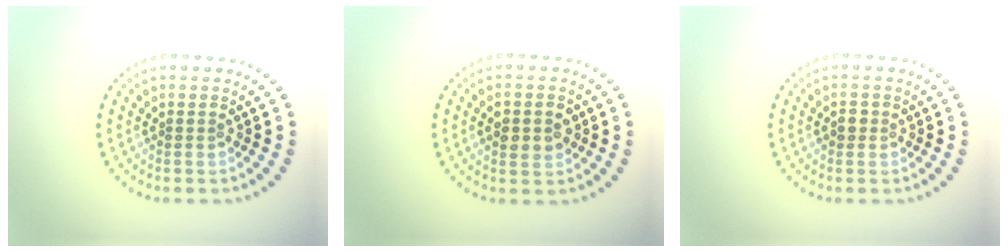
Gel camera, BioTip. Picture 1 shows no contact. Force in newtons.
{"total": 3.0, "press": 3.0, "slide": 0.1}
{"total": 1.1, "press": 1.1, "slide": 0.3}